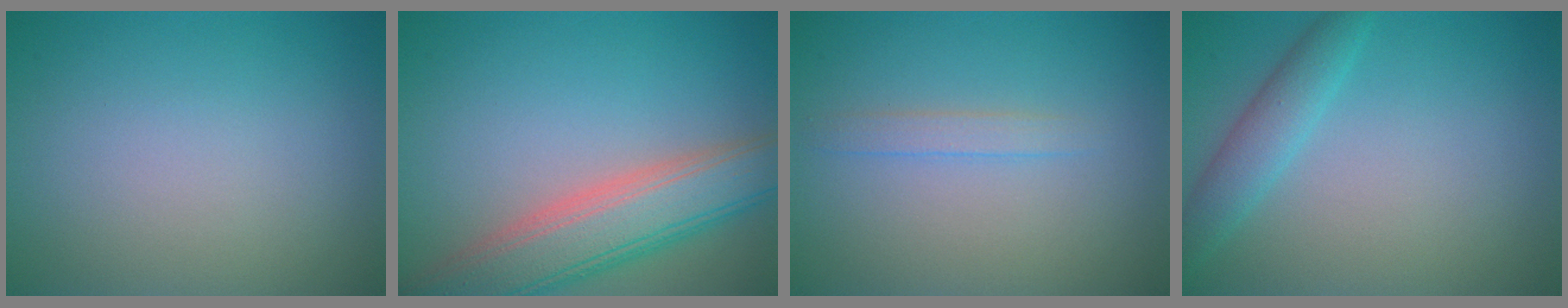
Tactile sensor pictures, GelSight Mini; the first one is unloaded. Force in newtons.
{"total": 7.3, "press": 7.3, "slide": 0.6}
{"total": 1.2, "press": 1.2, "slide": 0.1}
{"total": 2.8, "press": 2.8, "slide": 0.2}